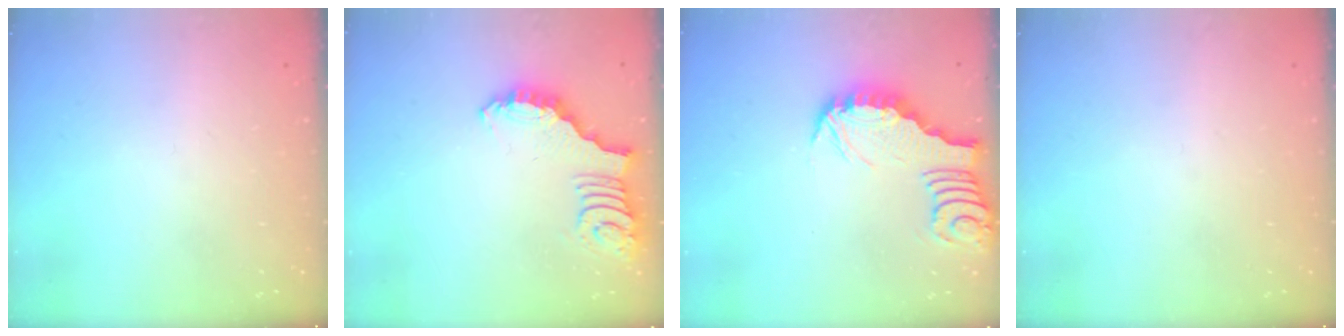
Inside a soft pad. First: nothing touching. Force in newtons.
{"total": 2.5, "press": 2.5, "slide": 0.5}
{"total": 2.9, "press": 2.9, "slide": 0.3}
{"total": 0.0}